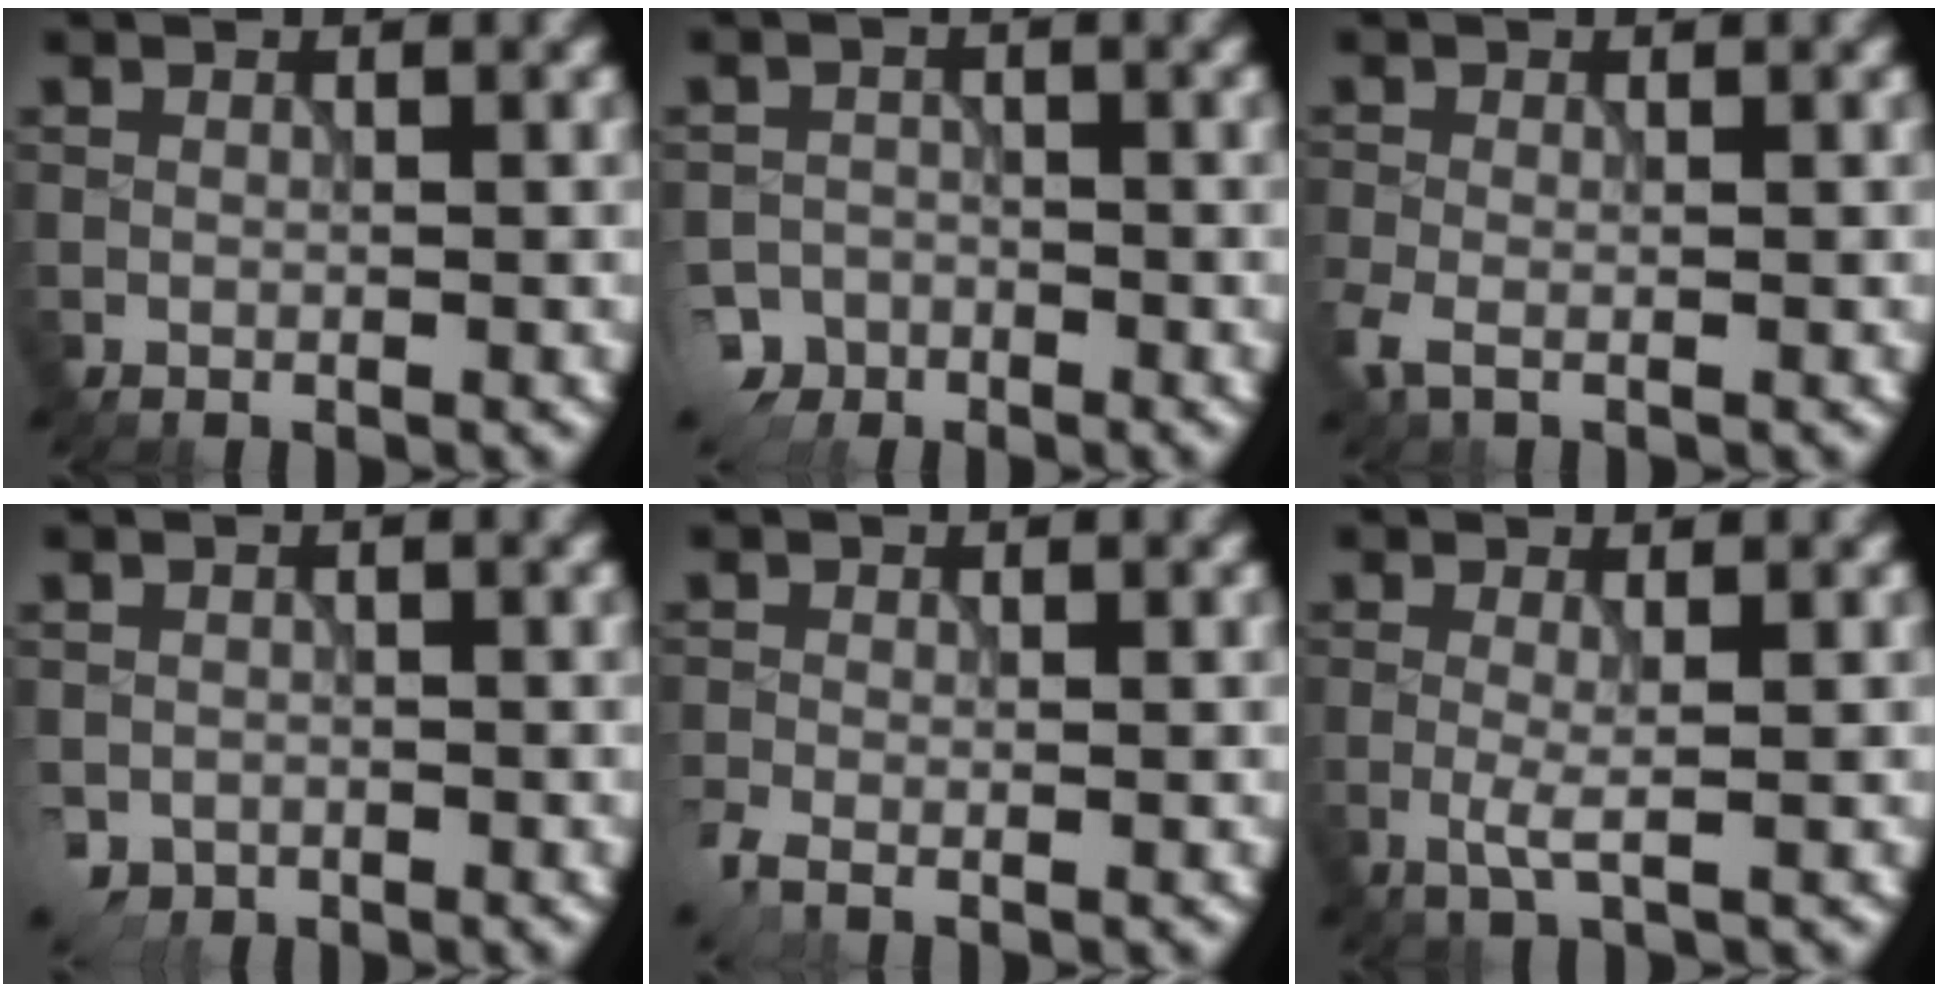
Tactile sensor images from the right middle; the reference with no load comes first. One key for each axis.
{"total": 4.3, "fx": -3.4, "fy": 2.7, "fz": 0.6, "tx": -0.003, "ty": -0.006, "tz": -0.061}
{"total": 2.0, "fx": -1.0, "fy": 1.1, "fz": 1.4, "tx": -0.039, "ty": -0.008, "tz": -0.022}
{"total": 3.0, "fx": -1.8, "fy": 2.2, "fz": 1.0, "tx": -0.026, "ty": -0.015, "tz": -0.036}
{"total": 2.4, "fx": -1.5, "fy": 0.9, "fz": 1.6, "tx": -0.037, "ty": -0.009, "tz": -0.035}
{"total": 1.5, "fx": -0.3, "fy": 0.0, "fz": 1.5, "tx": -0.032, "ty": -0.004, "tz": -0.007}